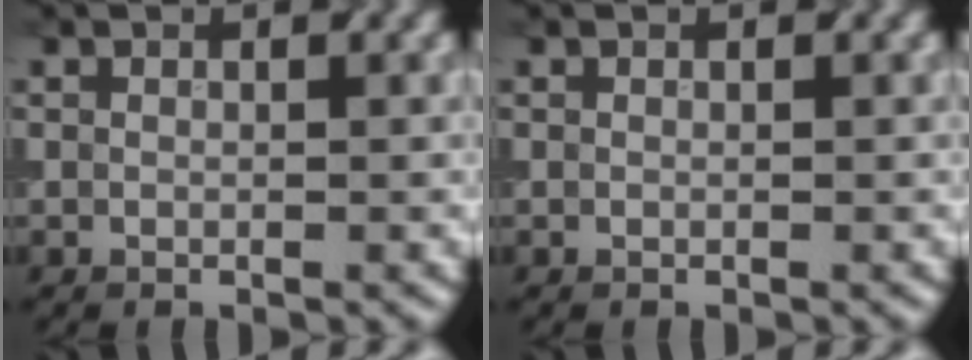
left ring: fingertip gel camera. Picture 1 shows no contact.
{"total": 0.0}